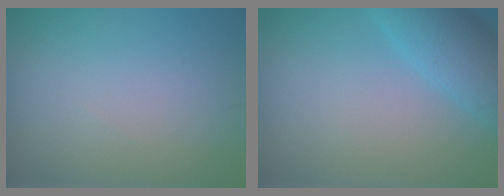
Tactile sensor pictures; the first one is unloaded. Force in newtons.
{"total": 5.1, "press": 5.1, "slide": 0.2}